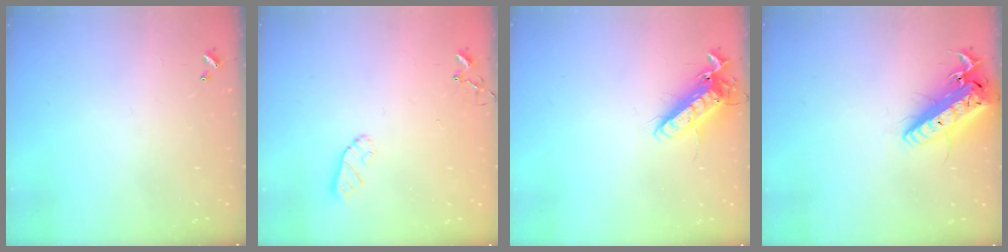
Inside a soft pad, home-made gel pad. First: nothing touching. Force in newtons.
{"total": 6.5, "press": 6.5, "slide": 0.3}
{"total": 14.2, "press": 14.0, "slide": 2.5}
{"total": 18.3, "press": 17.9, "slide": 3.4}